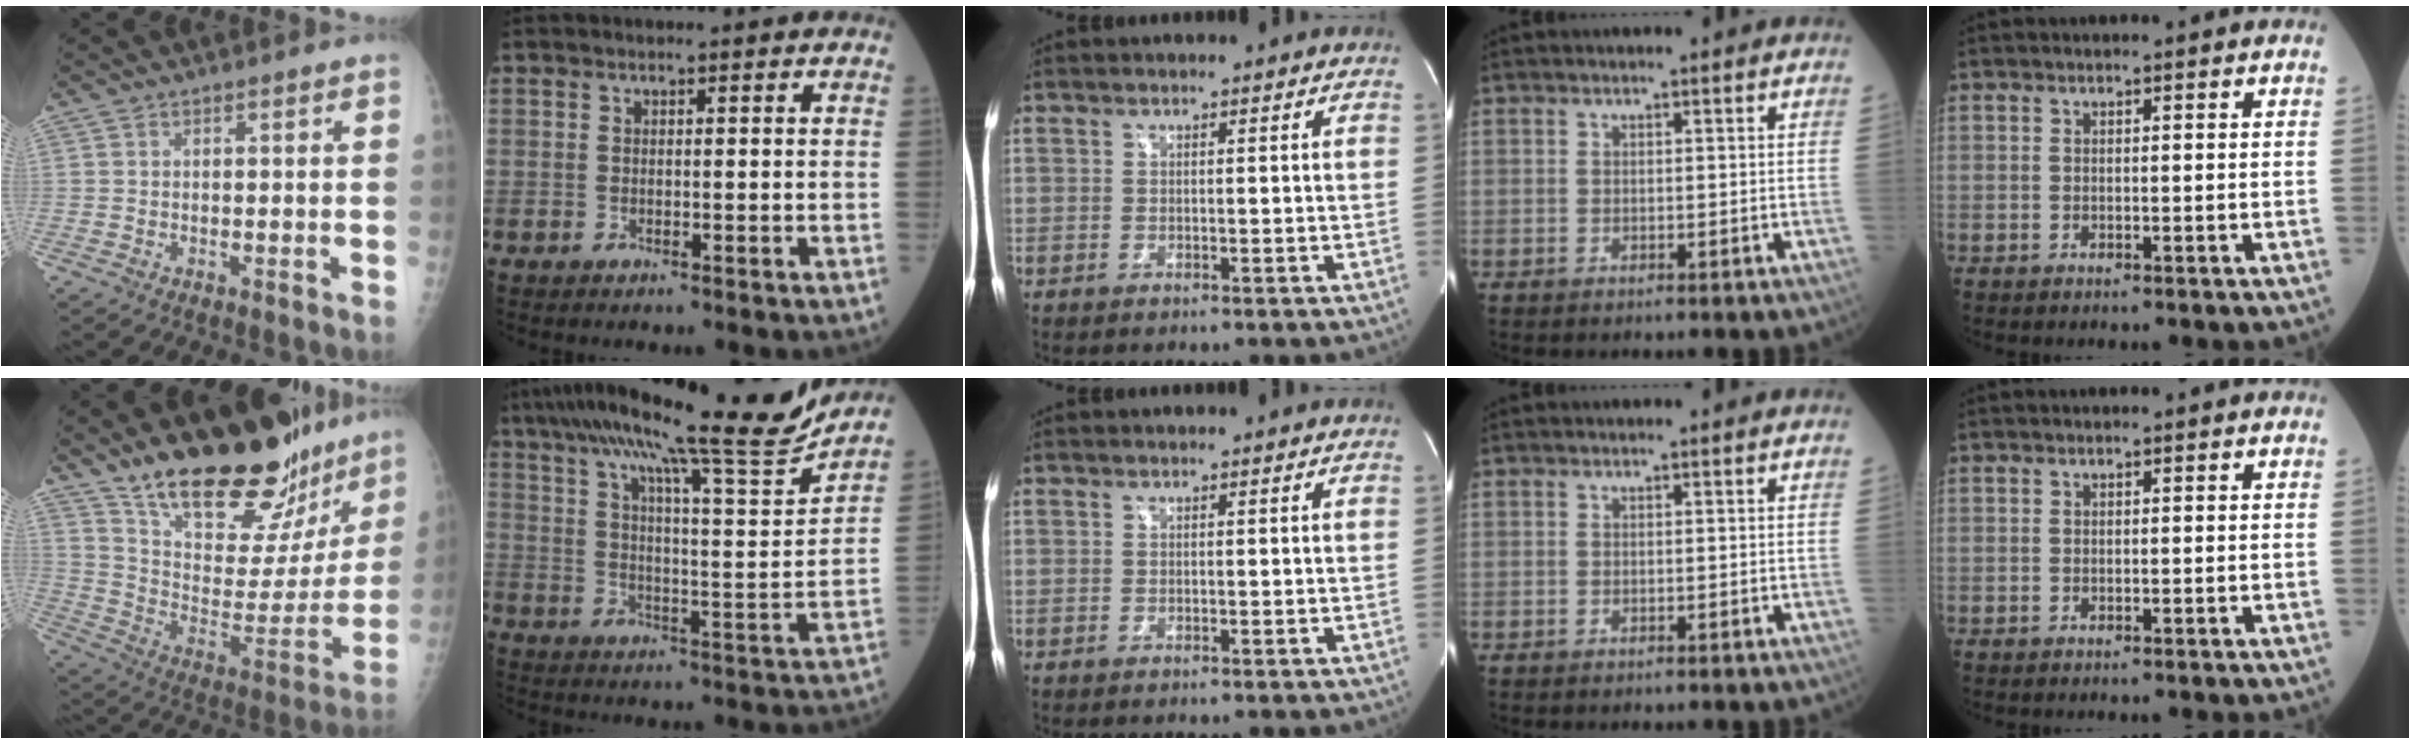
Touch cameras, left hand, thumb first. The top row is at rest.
{"thumb": {"total": 29.0, "force": [22.5, 10.9, 14.7], "torque": [-0.187, -0.106, 0.338]}, "index": {"total": 21.6, "force": [18.4, -0.2, 11.3], "torque": [-0.185, -0.017, 0.266]}}